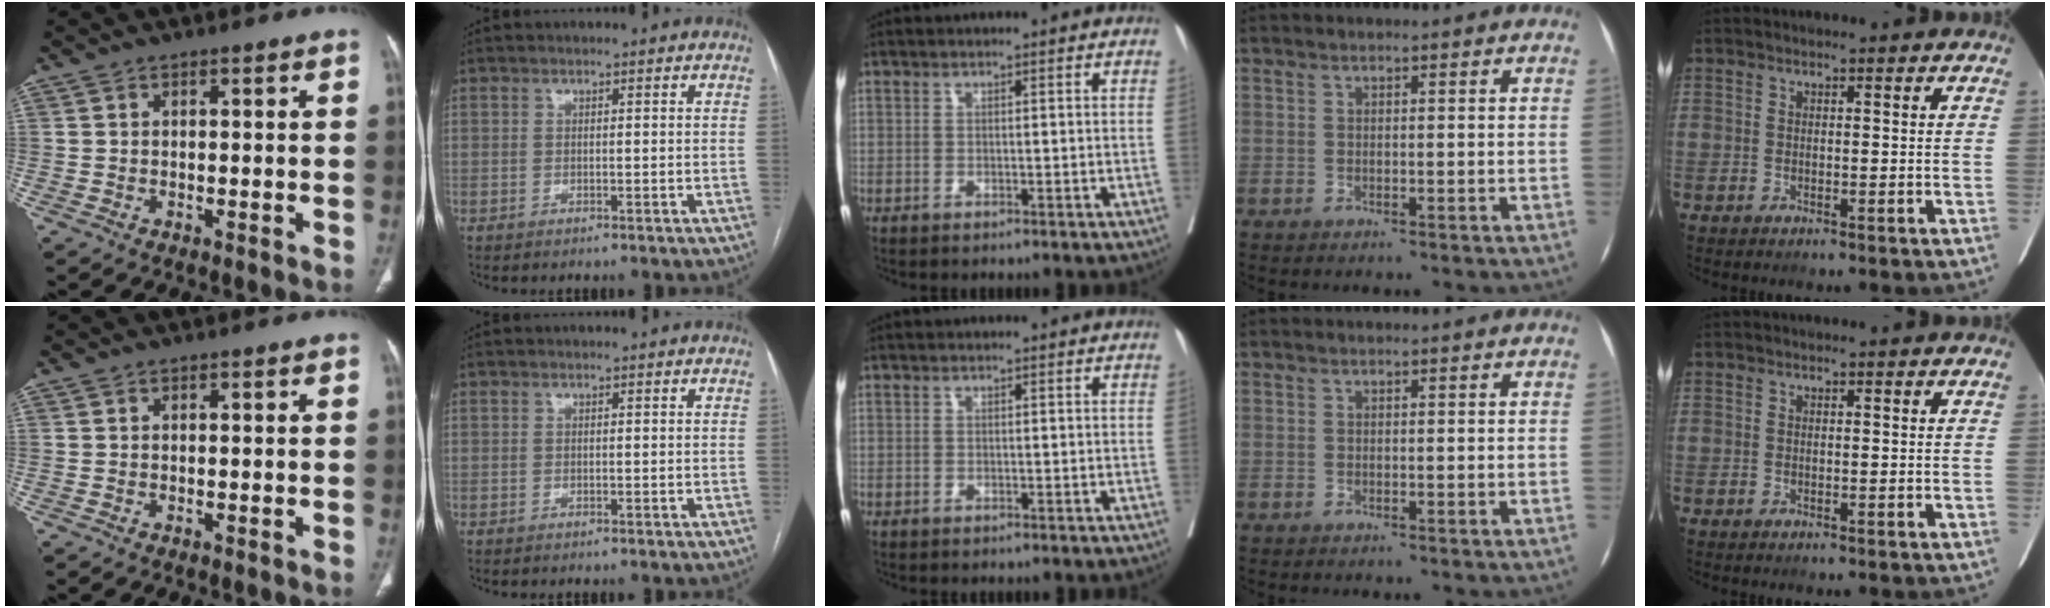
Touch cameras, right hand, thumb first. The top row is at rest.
{}